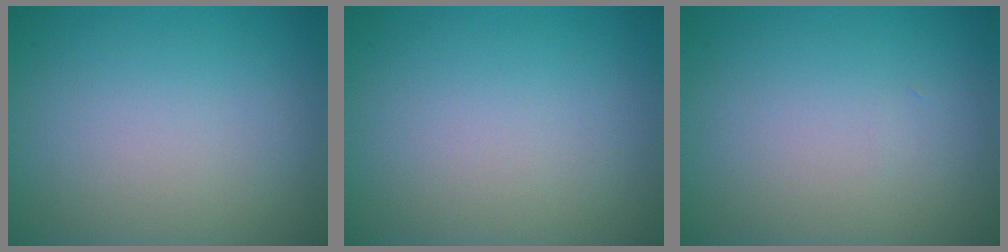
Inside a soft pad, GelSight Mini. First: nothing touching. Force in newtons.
{"total": 0.0}
{"total": 0.0}